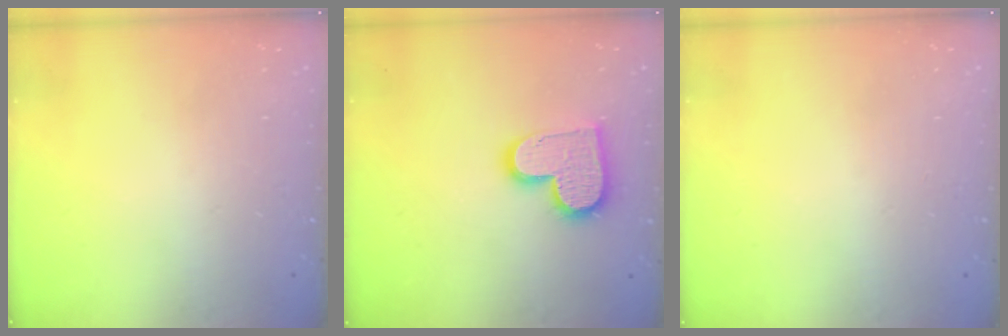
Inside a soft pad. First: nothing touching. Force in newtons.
{"total": 13.8, "press": 13.7, "slide": 1.1}
{"total": 0.8, "press": 0.5, "slide": 0.6}